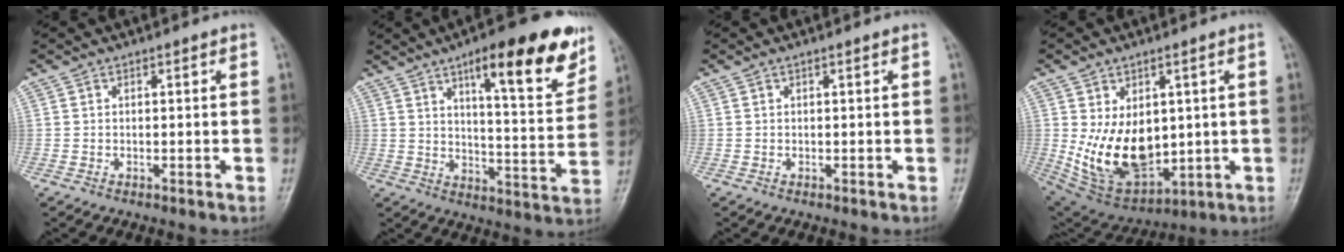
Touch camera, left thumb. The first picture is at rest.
{"total": 18.0, "force": [10.5, 4.7, 13.9], "torque": [-0.159, -0.050, 0.152]}
{"total": 0.0}
{"total": 15.0, "force": [0.6, 9.5, 11.6], "torque": [-0.166, -0.022, 0.043]}